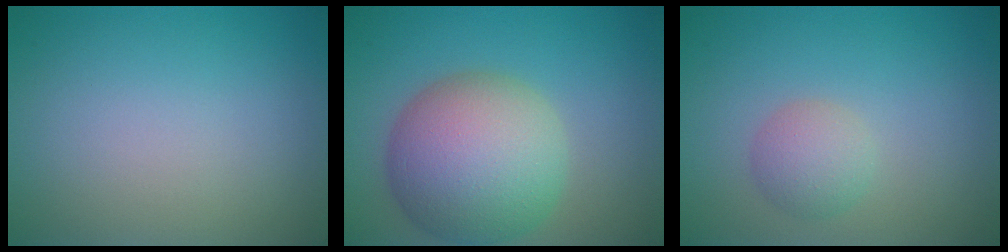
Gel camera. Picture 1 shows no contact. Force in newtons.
{"total": 10.1, "press": 10.1, "slide": 0.4}
{"total": 2.3, "press": 2.3, "slide": 0.1}